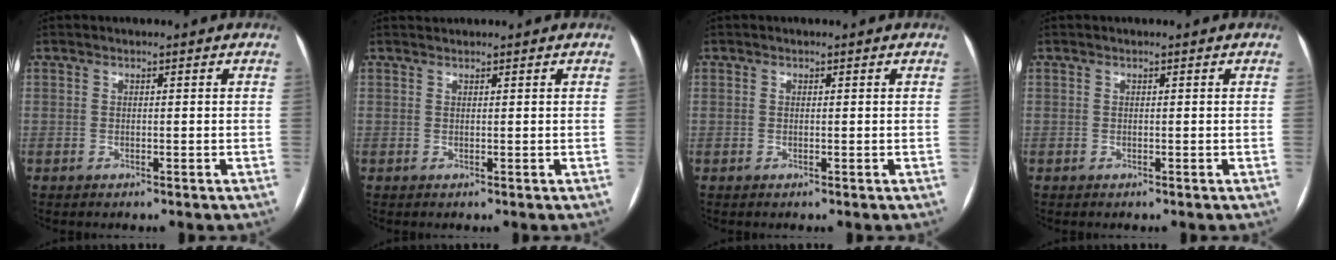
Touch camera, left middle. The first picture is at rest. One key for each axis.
{"total": 0.7, "fx": 0.7, "fy": 0.0, "fz": -0.2, "tx": -0.003, "ty": 0.012, "tz": 0.015}
{"total": 0.0}
{"total": 0.0}